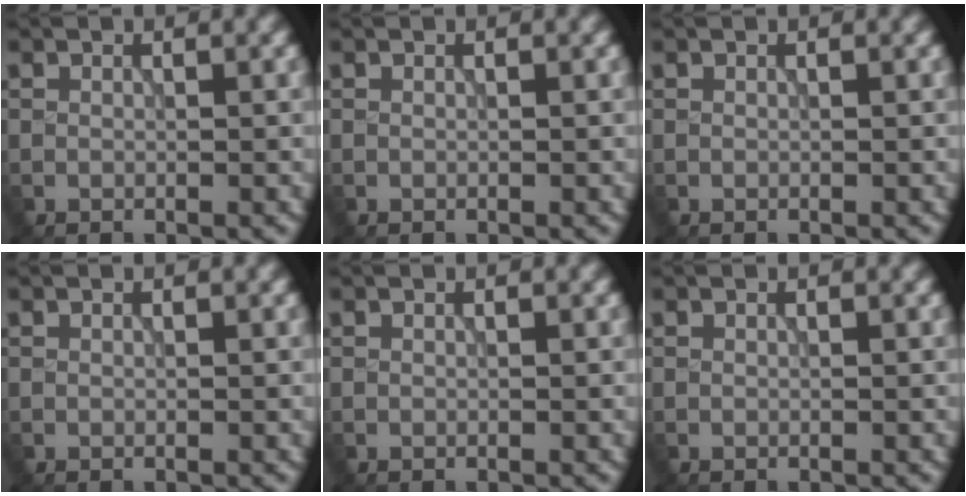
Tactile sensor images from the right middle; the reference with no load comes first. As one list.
[{"total": 0.0}, {"total": 0.0}, {"total": 0.0}, {"total": 0.0}, {"total": 0.0}]